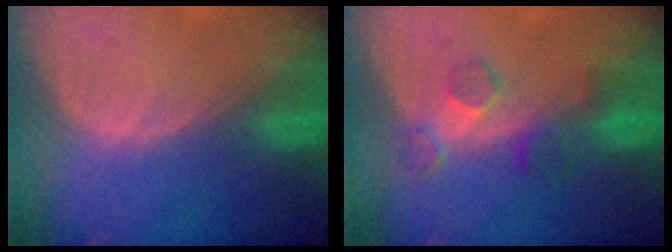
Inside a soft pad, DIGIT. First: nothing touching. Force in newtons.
{"total": 4.5, "press": 4.2, "slide": 1.6}